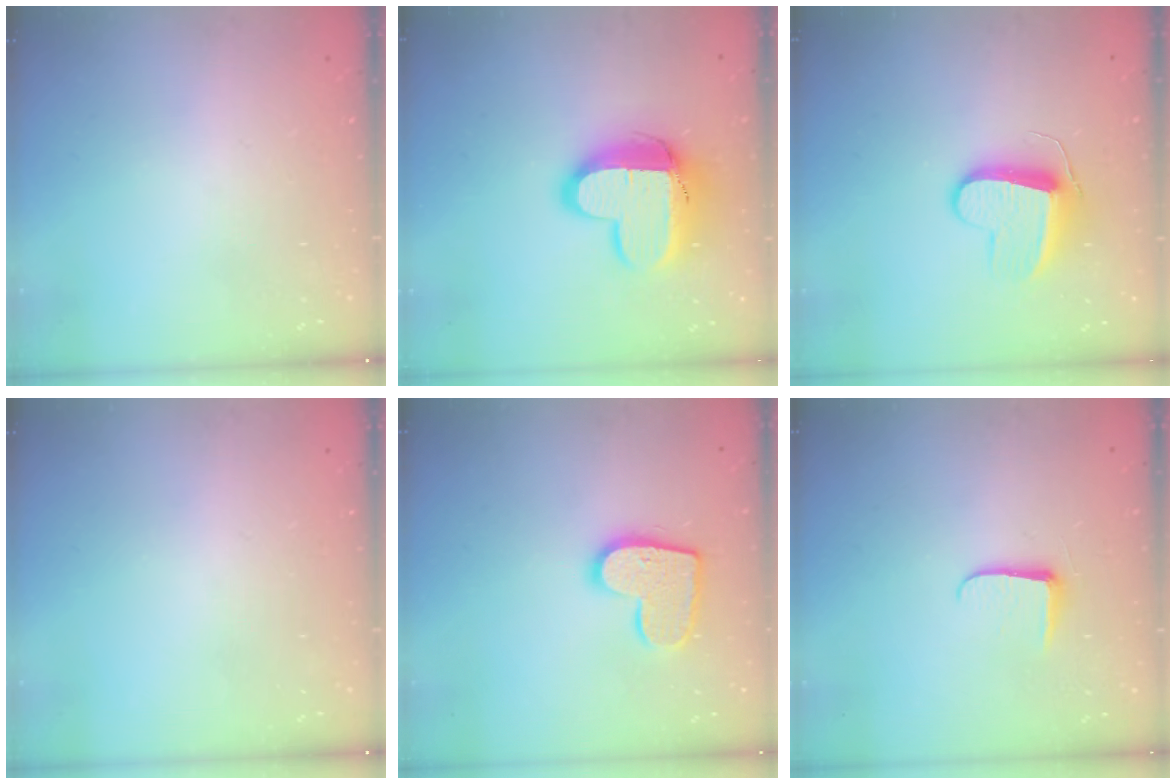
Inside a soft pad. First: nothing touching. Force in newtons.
{"total": 14.0, "press": 13.9, "slide": 1.4}
{"total": 9.8, "press": 9.8, "slide": 0.3}
{"total": 0.0}
{"total": 13.5, "press": 13.5, "slide": 0.8}
{"total": 5.4, "press": 5.4, "slide": 0.7}